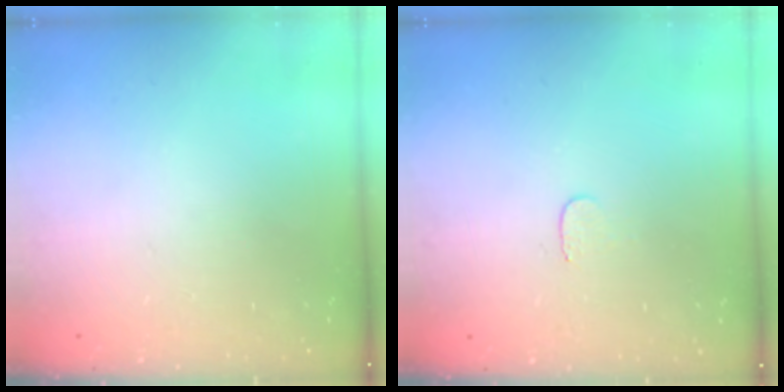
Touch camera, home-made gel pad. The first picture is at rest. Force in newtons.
{"total": 3.4, "press": 3.4, "slide": 0.2}